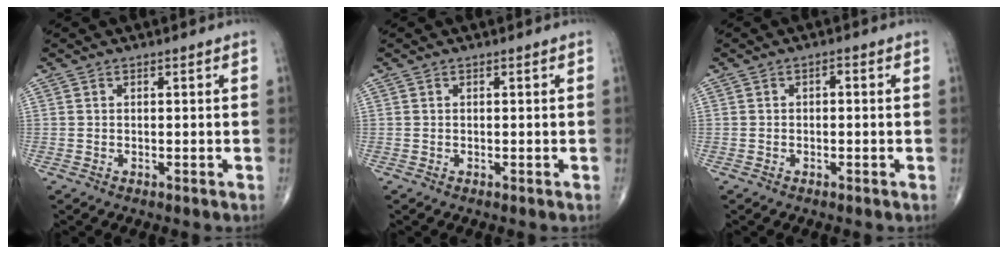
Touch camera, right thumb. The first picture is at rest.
{"total": 0.0}
{"total": 1.0, "force": [-0.1, 0.6, 0.8], "torque": [-0.007, 0.006, -0.006]}